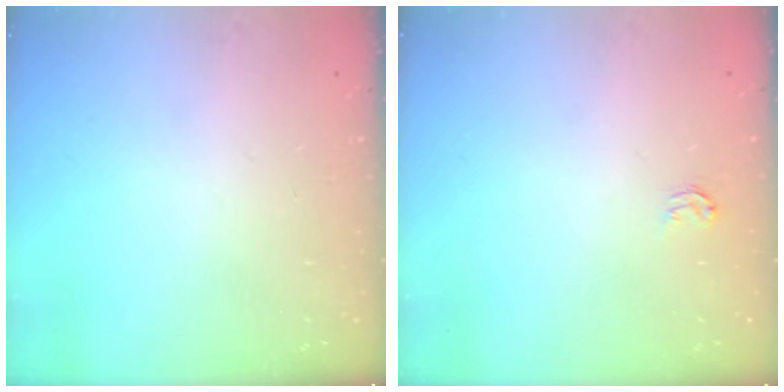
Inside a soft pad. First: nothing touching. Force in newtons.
{"total": 2.9, "press": 2.9, "slide": 0.1}